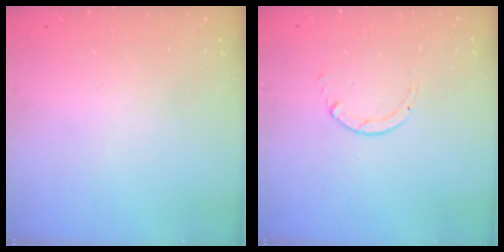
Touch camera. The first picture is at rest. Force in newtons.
{"total": 0.6, "press": 0.5, "slide": 0.1}